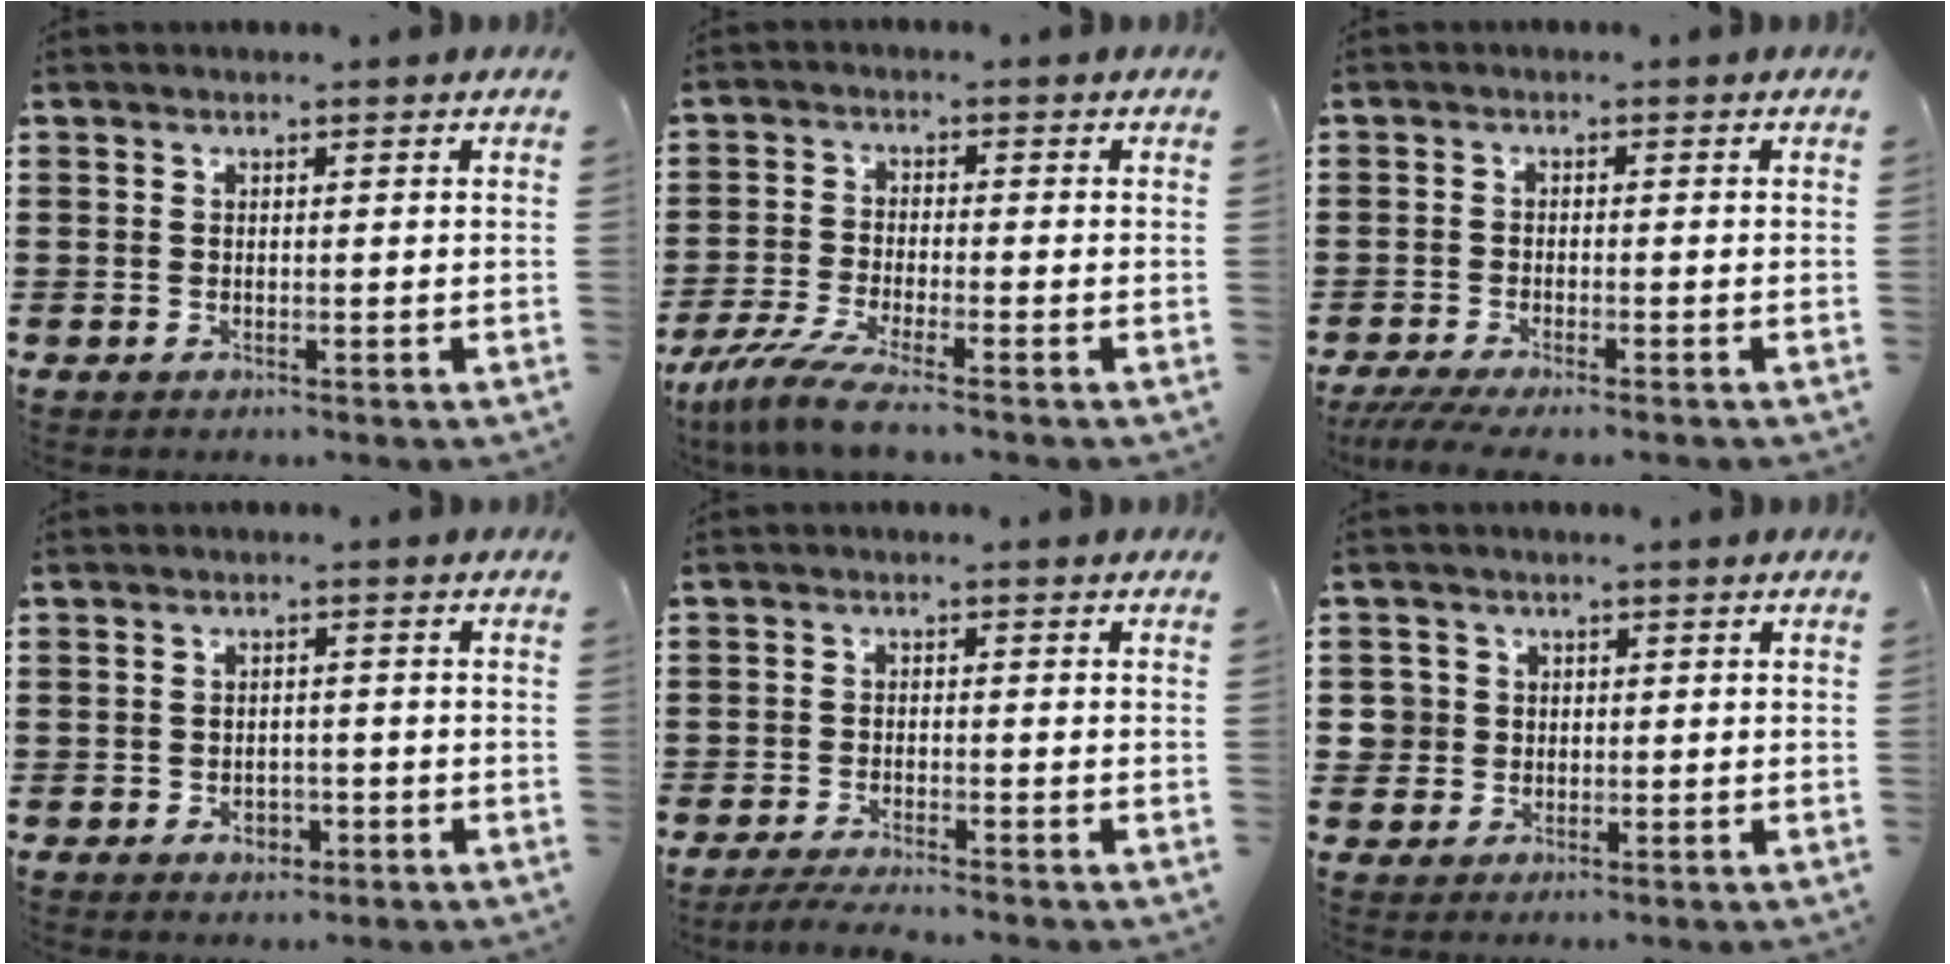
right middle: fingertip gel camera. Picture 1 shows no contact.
{"total": 5.6, "force": [-4.5, -0.1, 3.3], "torque": [-0.090, -0.026, -0.093]}
{"total": 2.6, "force": [-2.2, 0.0, 1.3], "torque": [-0.030, -0.005, -0.045]}
{"total": 2.3, "force": [-1.2, 1.4, 1.4], "torque": [-0.029, 0.001, -0.023]}
{"total": 2.7, "force": [-2.5, -0.1, 0.9], "torque": [-0.015, 0.001, -0.050]}
{"total": 3.5, "force": [0.2, 3.5, 0.6], "torque": [-0.038, 0.008, -0.001]}